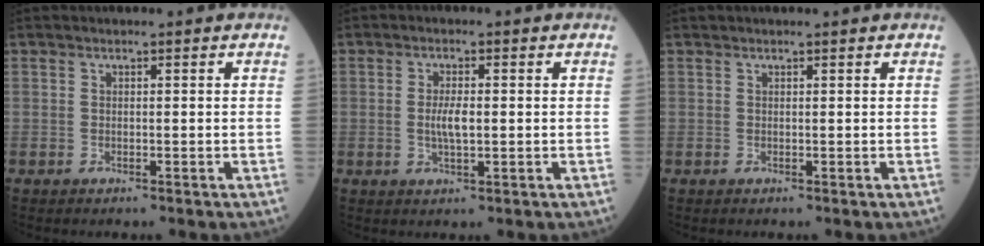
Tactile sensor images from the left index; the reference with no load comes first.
{"total": 3.2, "force": [-0.1, 0.7, 3.1], "torque": [-0.066, -0.003, 0.000]}
{"total": 0.6, "force": [0.6, 0.0, 0.1], "torque": [-0.007, 0.007, 0.011]}